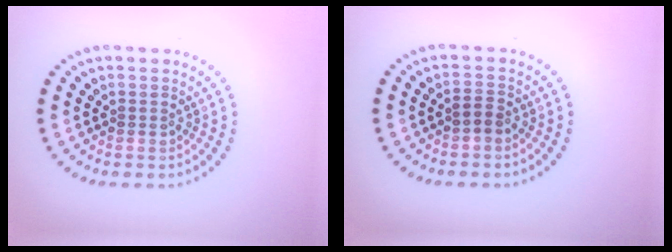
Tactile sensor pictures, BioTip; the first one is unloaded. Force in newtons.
{"total": 1.2, "press": 1.0, "slide": 0.7}